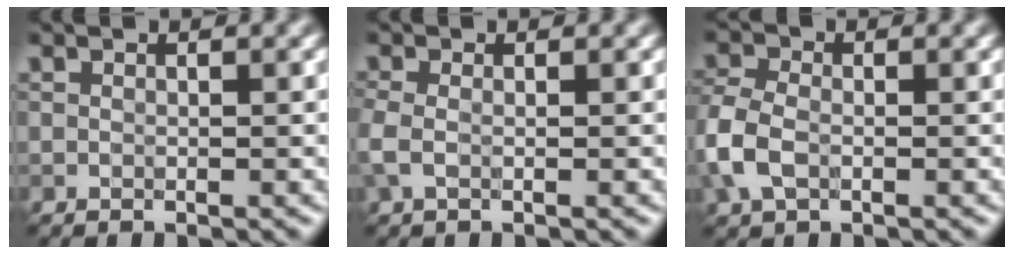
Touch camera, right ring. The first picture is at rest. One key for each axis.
{"total": 1.8, "fx": -0.3, "fy": 1.0, "fz": 1.5, "tx": -0.042, "ty": -0.003, "tz": -0.013}
{"total": 3.8, "fx": -1.0, "fy": 2.5, "fz": 2.6, "tx": -0.069, "ty": 0.002, "tz": -0.033}